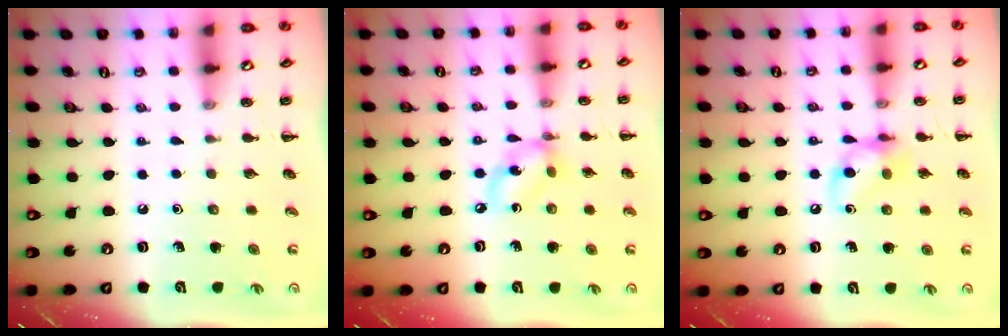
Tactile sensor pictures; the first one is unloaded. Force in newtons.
{"total": 7.1, "press": 6.9, "slide": 1.6}
{"total": 10.1, "press": 10.0, "slide": 1.5}